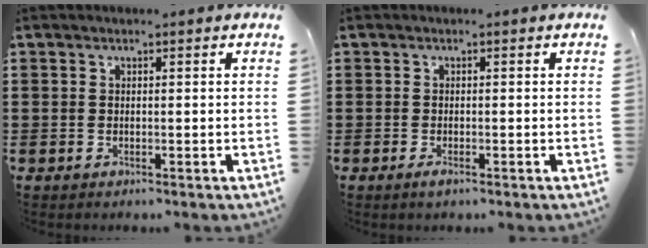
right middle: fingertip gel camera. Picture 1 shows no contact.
{"total": 0.9, "force": [-0.5, 0.1, 0.8], "torque": [-0.017, -0.005, -0.009]}